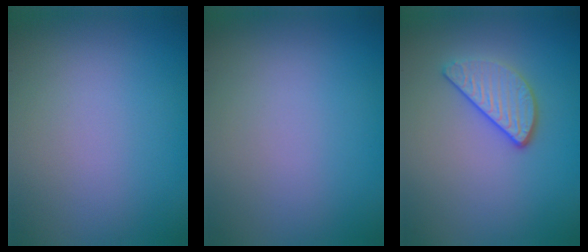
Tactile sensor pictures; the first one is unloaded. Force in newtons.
{"total": 0.0}
{"total": 3.0, "press": 2.6, "slide": 1.3}